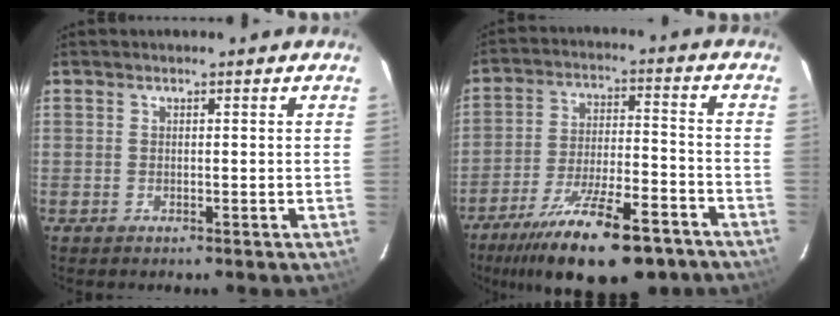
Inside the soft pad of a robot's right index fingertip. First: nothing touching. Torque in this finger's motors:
{"motor_torque": [1.63, -0.51, 0.93, 0.21]}